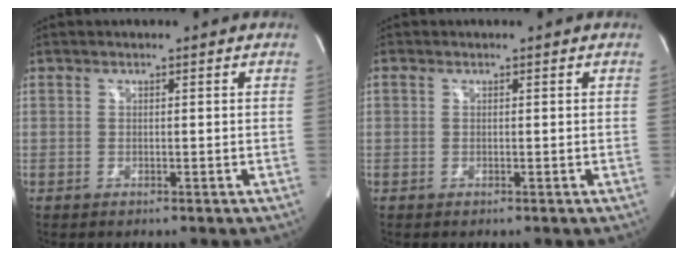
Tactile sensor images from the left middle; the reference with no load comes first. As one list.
[{"total": 1.9, "force": [-0.8, -0.9, -1.5], "torque": [0.037, -0.008, -0.016]}]